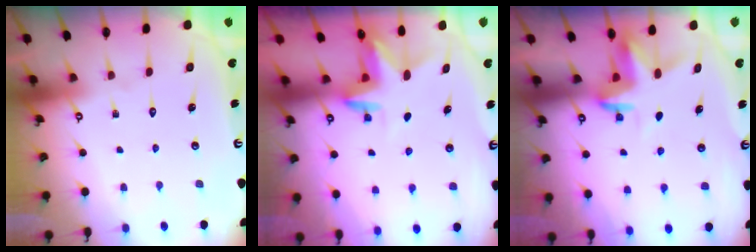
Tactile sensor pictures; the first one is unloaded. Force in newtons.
{"total": 3.2, "press": 3.2, "slide": 0.3}
{"total": 3.5, "press": 3.5, "slide": 0.2}